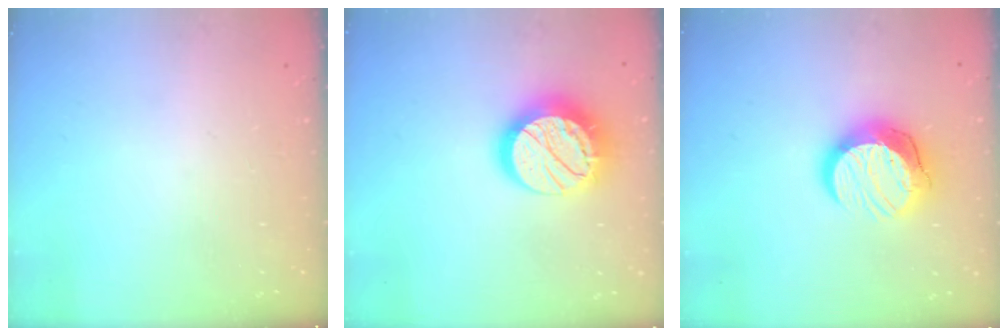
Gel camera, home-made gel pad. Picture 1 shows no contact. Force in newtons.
{"total": 16.9, "press": 16.9, "slide": 0.9}
{"total": 13.6, "press": 13.5, "slide": 1.0}